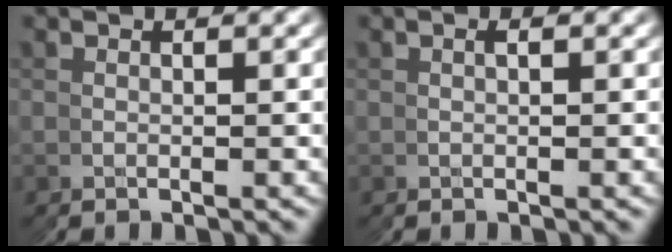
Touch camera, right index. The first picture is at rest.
{"total": 0.6, "force": [0.2, -0.2, 0.5], "torque": [-0.010, 0.003, 0.004]}